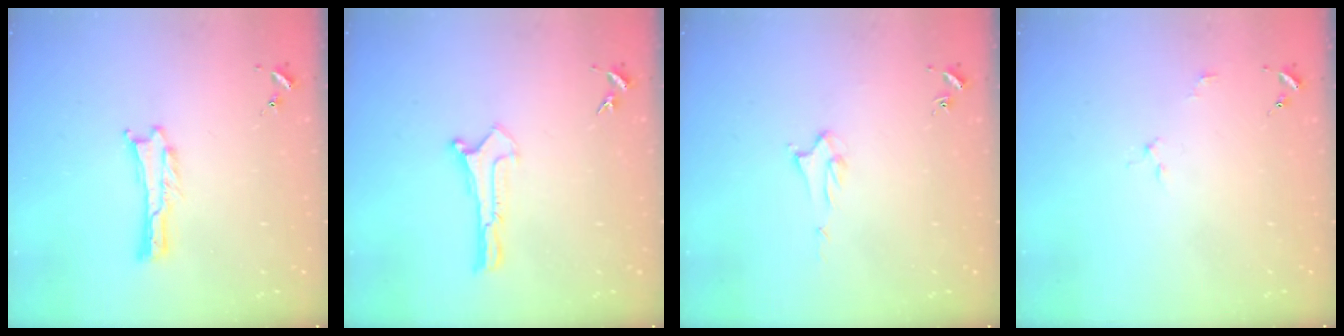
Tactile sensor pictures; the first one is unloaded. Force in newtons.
{"total": 0.0}
{"total": 1.9, "press": 1.9, "slide": 0.1}
{"total": 2.0, "press": 2.0, "slide": 0.1}